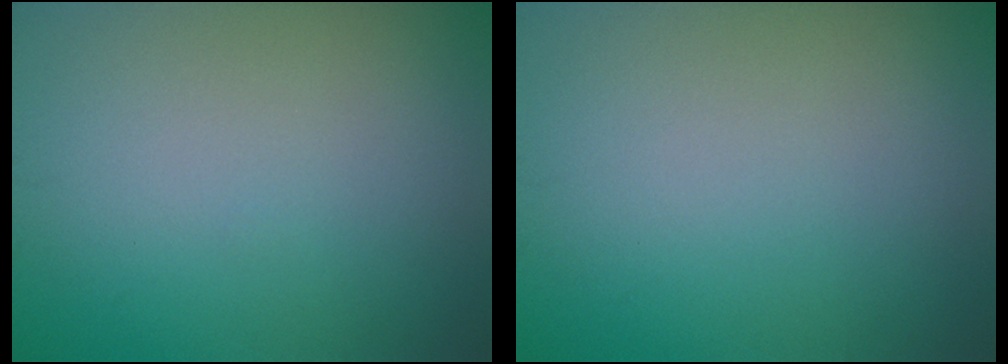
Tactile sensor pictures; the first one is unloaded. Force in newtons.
{"total": 0.0}